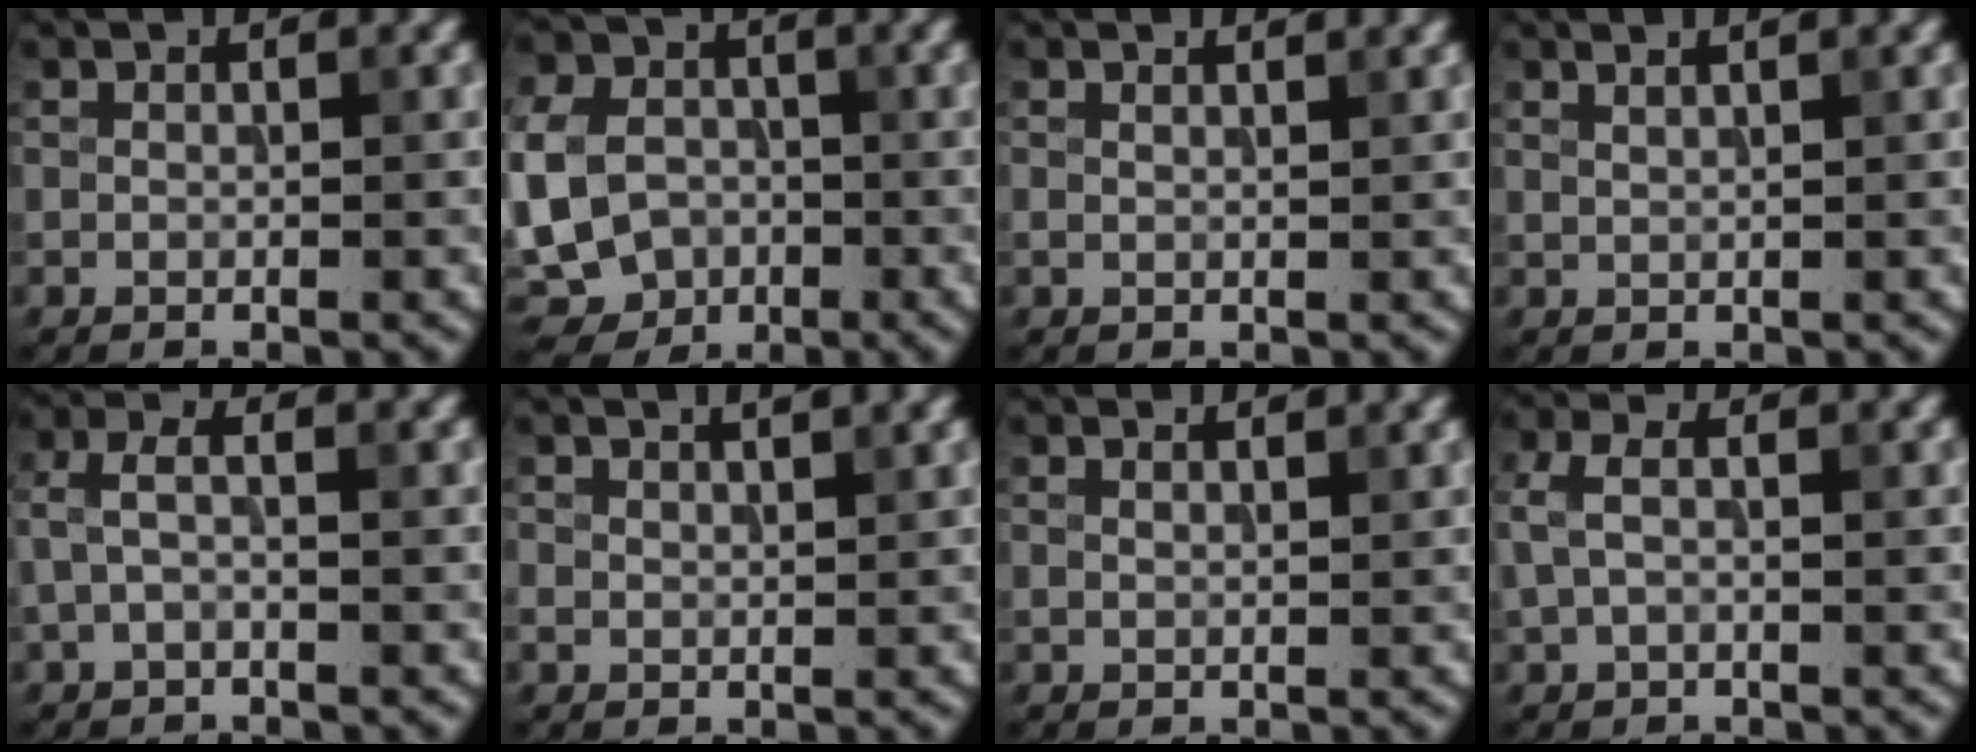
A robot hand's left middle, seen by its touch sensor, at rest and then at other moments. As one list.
[{"total": 10.5, "force": [-2.0, 8.9, 5.2], "torque": [-0.118, -0.008, -0.060]}, {"total": 1.5, "force": [1.3, 0.4, 0.7], "torque": [-0.013, 0.000, 0.008]}, {"total": 2.7, "force": [1.9, 1.1, 1.6], "torque": [-0.003, 0.009, 0.003]}, {"total": 2.0, "force": [-0.4, 0.8, 1.8], "torque": [-0.046, 0.011, -0.013]}, {"total": 1.6, "force": [1.4, 0.4, 0.7], "torque": [-0.014, -0.001, 0.024]}, {"total": 2.1, "force": [1.9, 0.5, 0.8], "torque": [-0.008, 0.004, 0.014]}, {"total": 2.4, "force": [0.3, 1.3, 2.0], "torque": [-0.052, 0.009, 0.001]}]